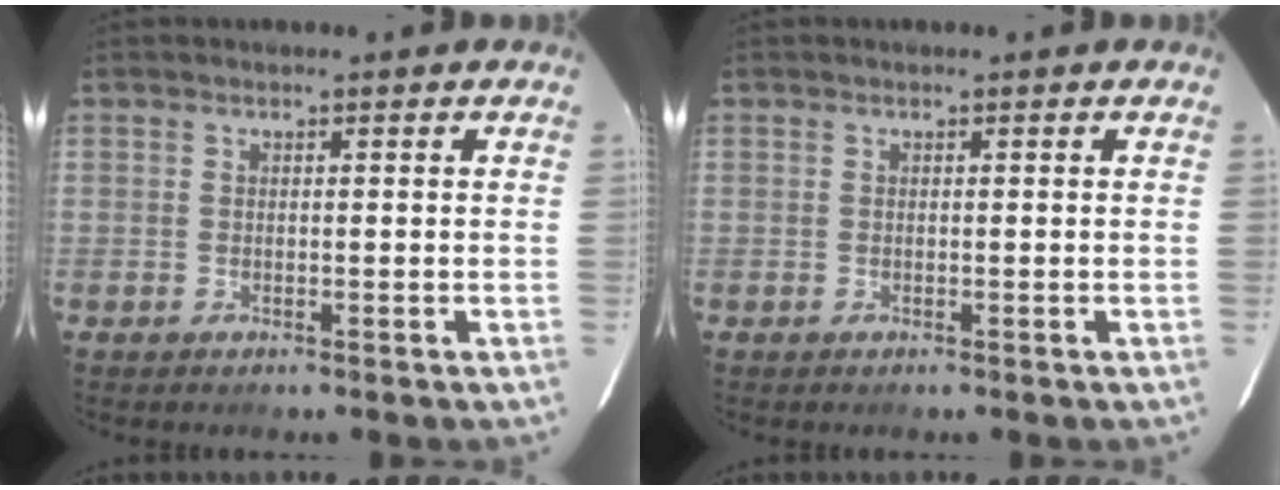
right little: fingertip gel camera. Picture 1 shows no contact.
{"total": 0.0}